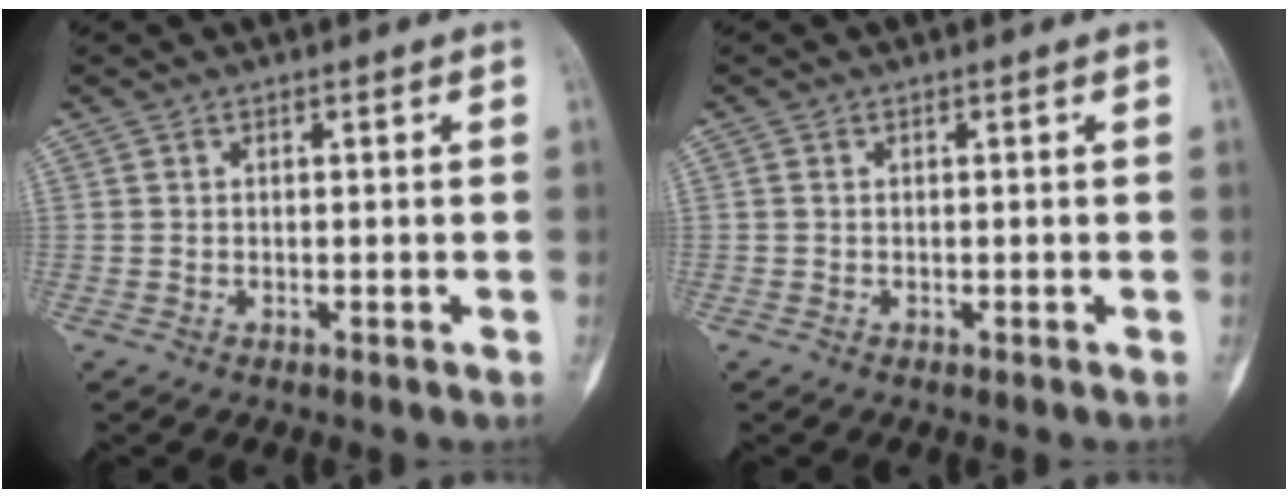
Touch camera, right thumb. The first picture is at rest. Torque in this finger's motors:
{"motor_torque": [-0.48, -0.25, -0.02, 0.16, -0.02]}